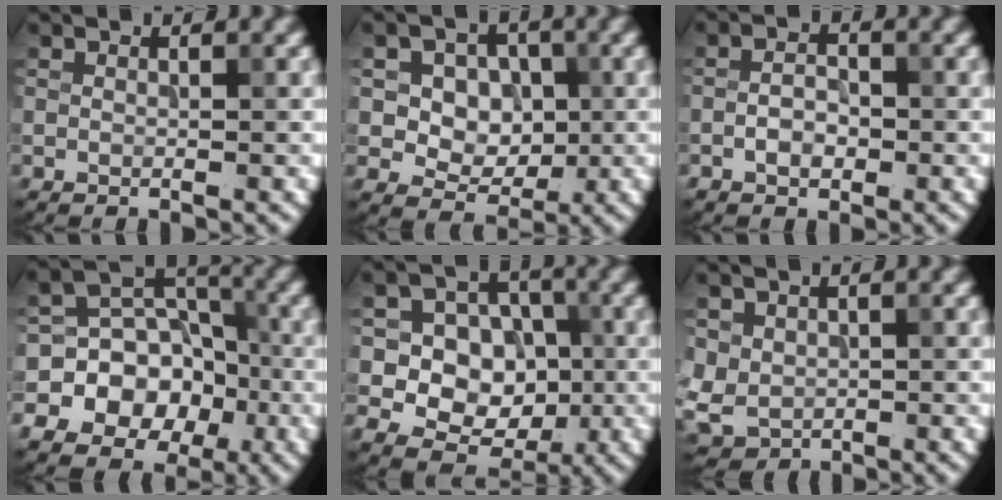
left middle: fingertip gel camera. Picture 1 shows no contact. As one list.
[{"total": 6.8, "force": [1.5, 5.7, 3.5], "torque": [-0.056, 0.010, 0.021]}, {"total": 2.1, "force": [-0.8, 1.3, 1.4], "torque": [-0.025, 0.004, -0.017]}, {"total": 12.3, "force": [-4.6, 10.9, 3.6], "torque": [-0.080, -0.005, -0.090]}, {"total": 9.7, "force": [-0.1, 8.7, 4.4], "torque": [-0.082, 0.035, -0.023]}, {"total": 3.5, "force": [0.3, 3.2, 1.4], "torque": [-0.026, -0.002, 0.011]}]